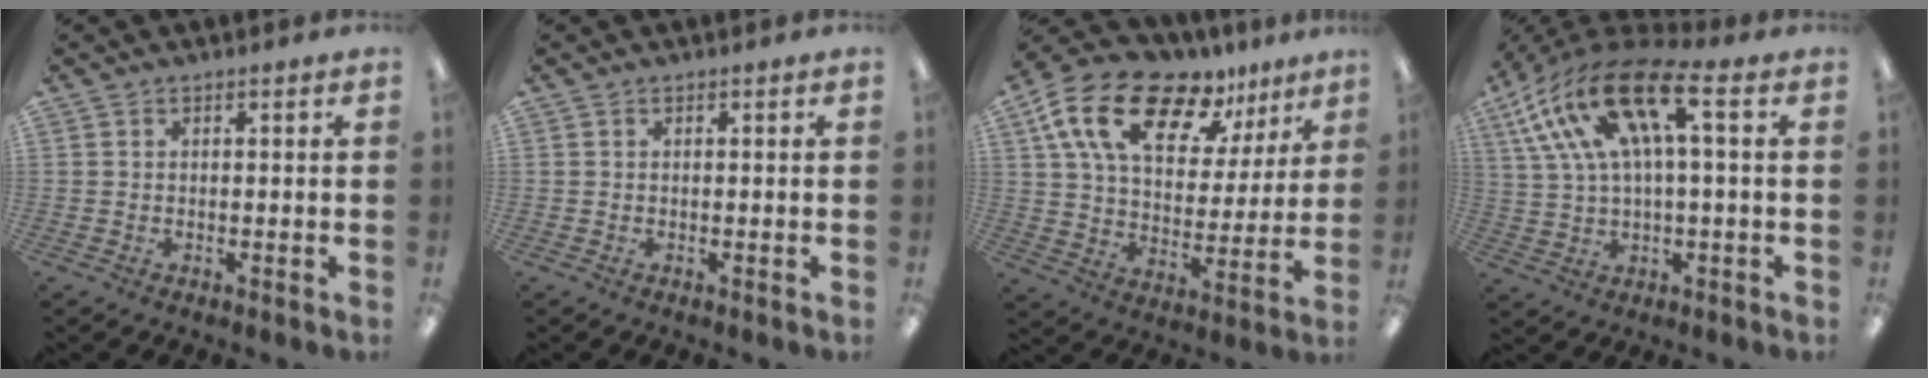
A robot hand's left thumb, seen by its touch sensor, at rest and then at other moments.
{"total": 0.0}
{"total": 19.6, "force": [12.7, 10.0, 11.1], "torque": [-0.199, -0.069, 0.225]}
{"total": 19.6, "force": [8.2, 7.5, 16.1], "torque": [-0.344, -0.026, 0.136]}